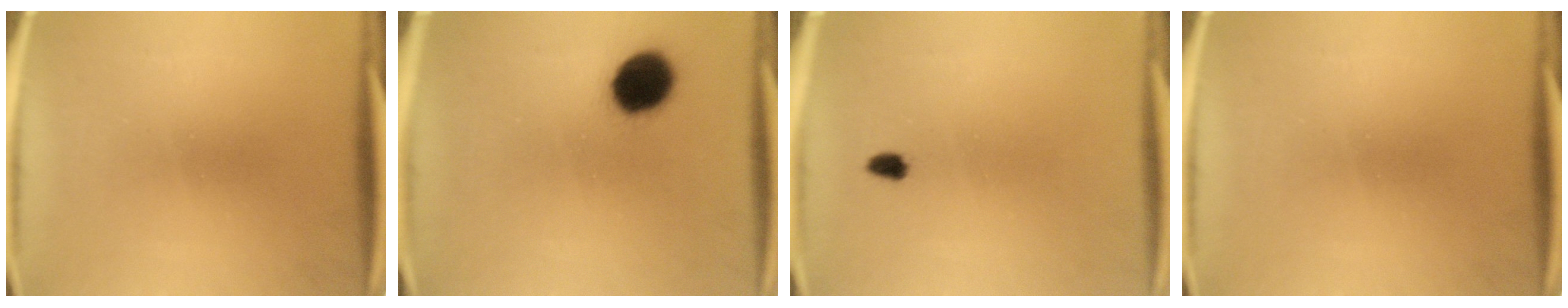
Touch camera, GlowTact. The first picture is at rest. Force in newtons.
{"total": 10.7}
{"total": 1.4}
{"total": 0.0}